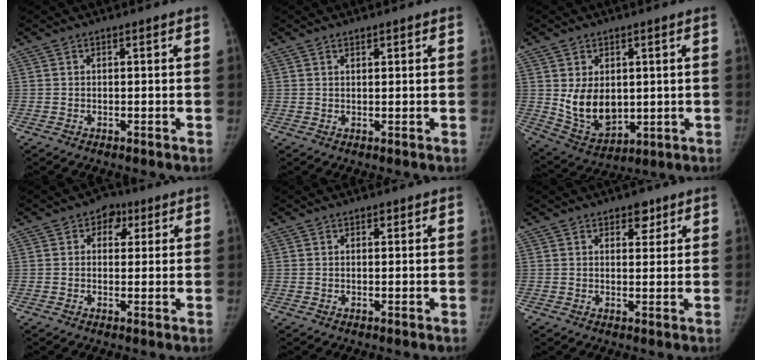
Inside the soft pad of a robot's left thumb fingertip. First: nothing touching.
{"total": 1.0, "force": [0.7, 0.4, 0.5], "torque": [-0.005, -0.004, 0.012]}
{"total": 10.7, "force": [0.9, 7.6, 7.5], "torque": [-0.096, -0.021, 0.043]}
{"total": 4.4, "force": [1.8, 3.4, 2.0], "torque": [0.004, 0.000, 0.019]}
{"total": 0.8, "force": [0.5, 0.4, 0.4], "torque": [-0.001, -0.003, 0.006]}
{"total": 3.4, "force": [2.1, 2.0, 1.7], "torque": [0.001, -0.011, 0.029]}